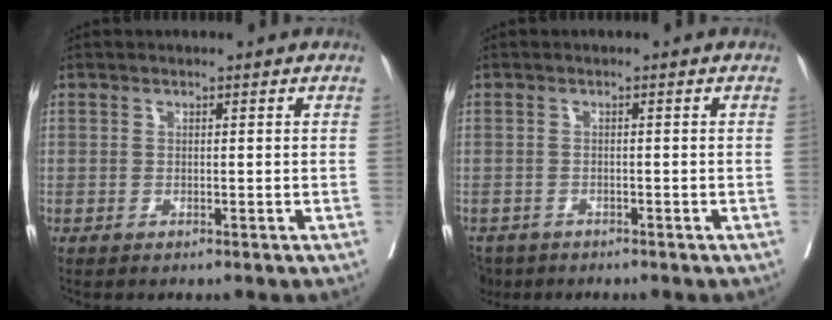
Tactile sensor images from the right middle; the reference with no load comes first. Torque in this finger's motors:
{"motor_torque": [0.00, 0.00, -0.01, 0.02]}